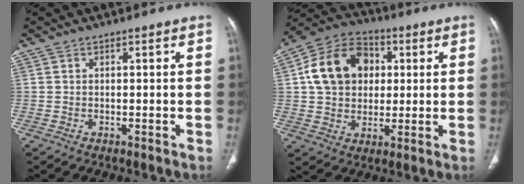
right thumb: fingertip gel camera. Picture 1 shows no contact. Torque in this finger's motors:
{"motor_torque": [0.60, 2.23, 0.60, -0.50, 0.13]}